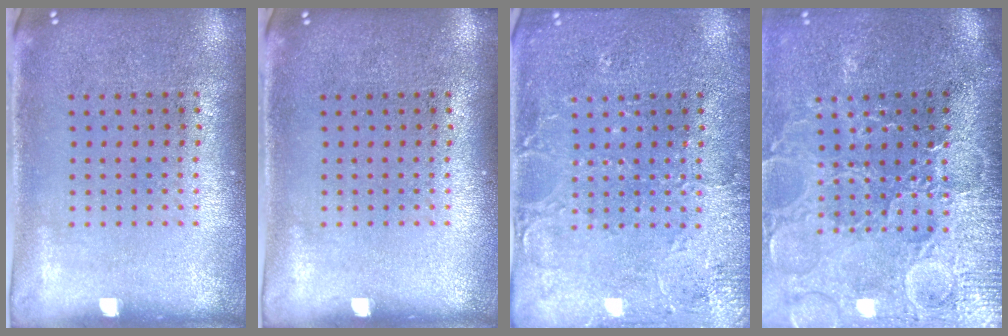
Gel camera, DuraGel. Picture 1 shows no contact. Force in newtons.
{"total": 0.0}
{"total": 3.4, "press": 3.3, "slide": 0.4}
{"total": 4.1, "press": 3.7, "slide": 1.7}